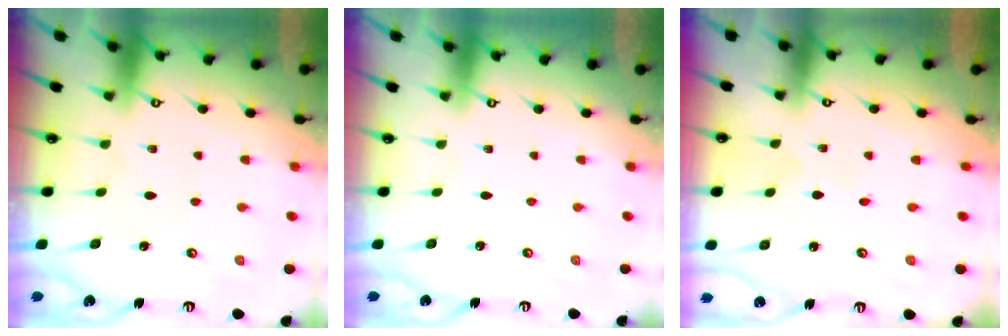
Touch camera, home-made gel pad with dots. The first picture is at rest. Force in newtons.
{"total": 0.0}
{"total": 0.6, "press": 0.6, "slide": 0.0}